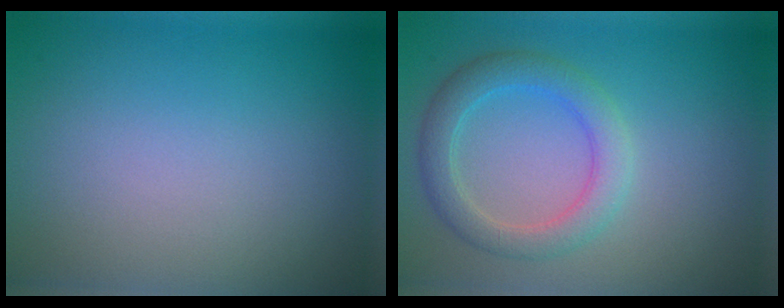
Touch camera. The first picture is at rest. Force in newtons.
{"total": 3.6, "press": 3.6, "slide": 0.1}